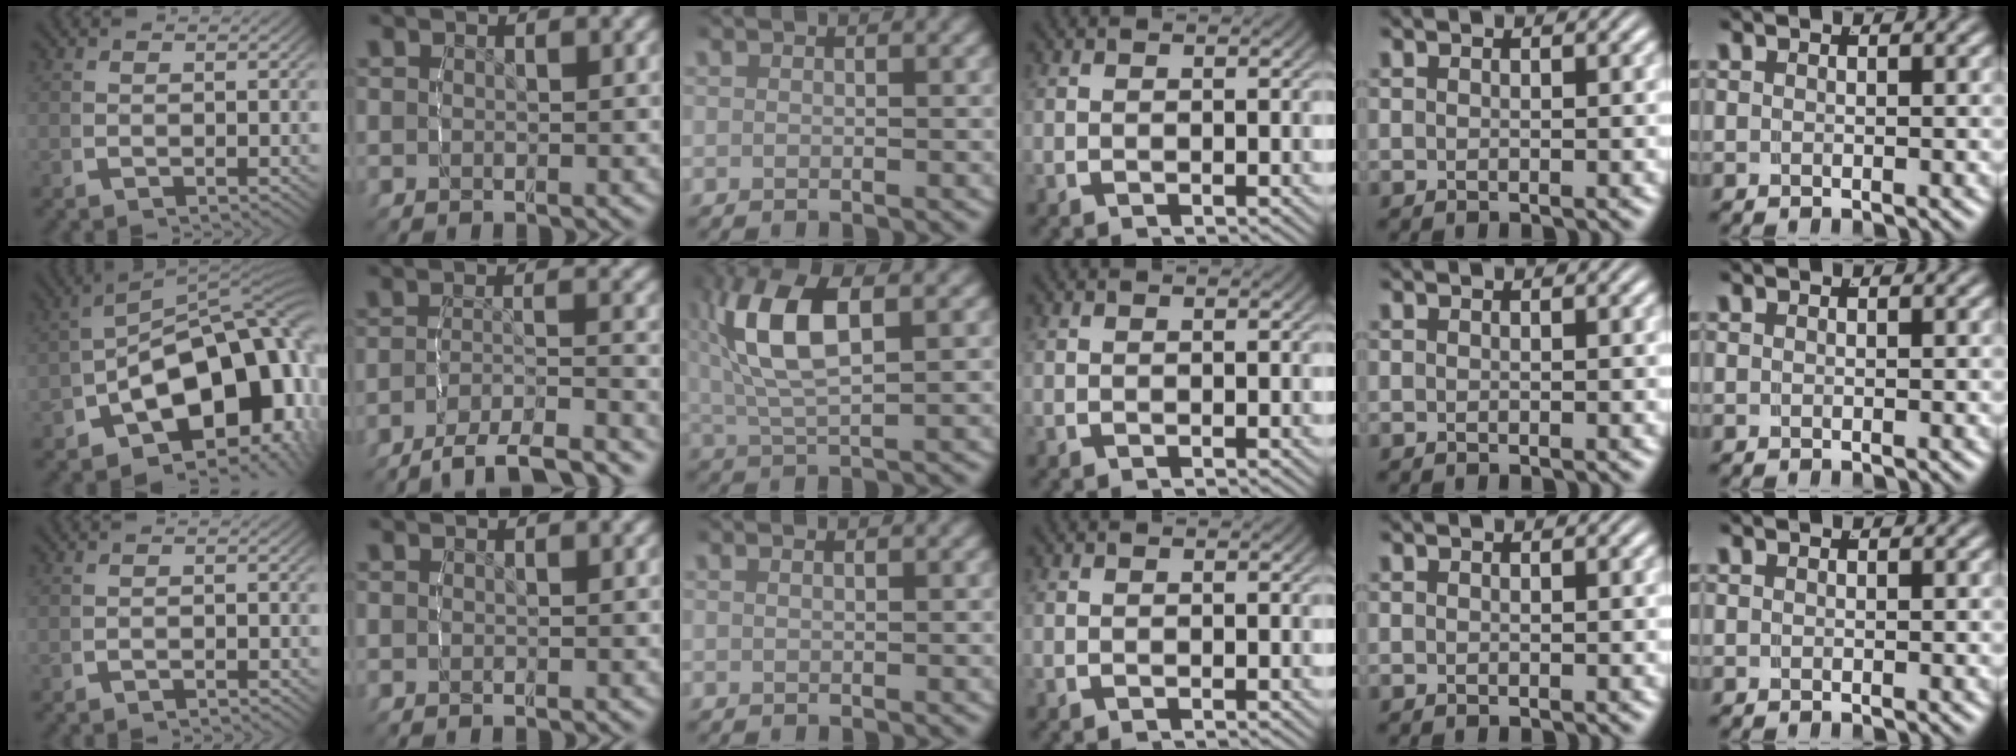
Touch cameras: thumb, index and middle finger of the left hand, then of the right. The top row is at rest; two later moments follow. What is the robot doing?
{"motion": "lift_and_place", "object": "legos"}